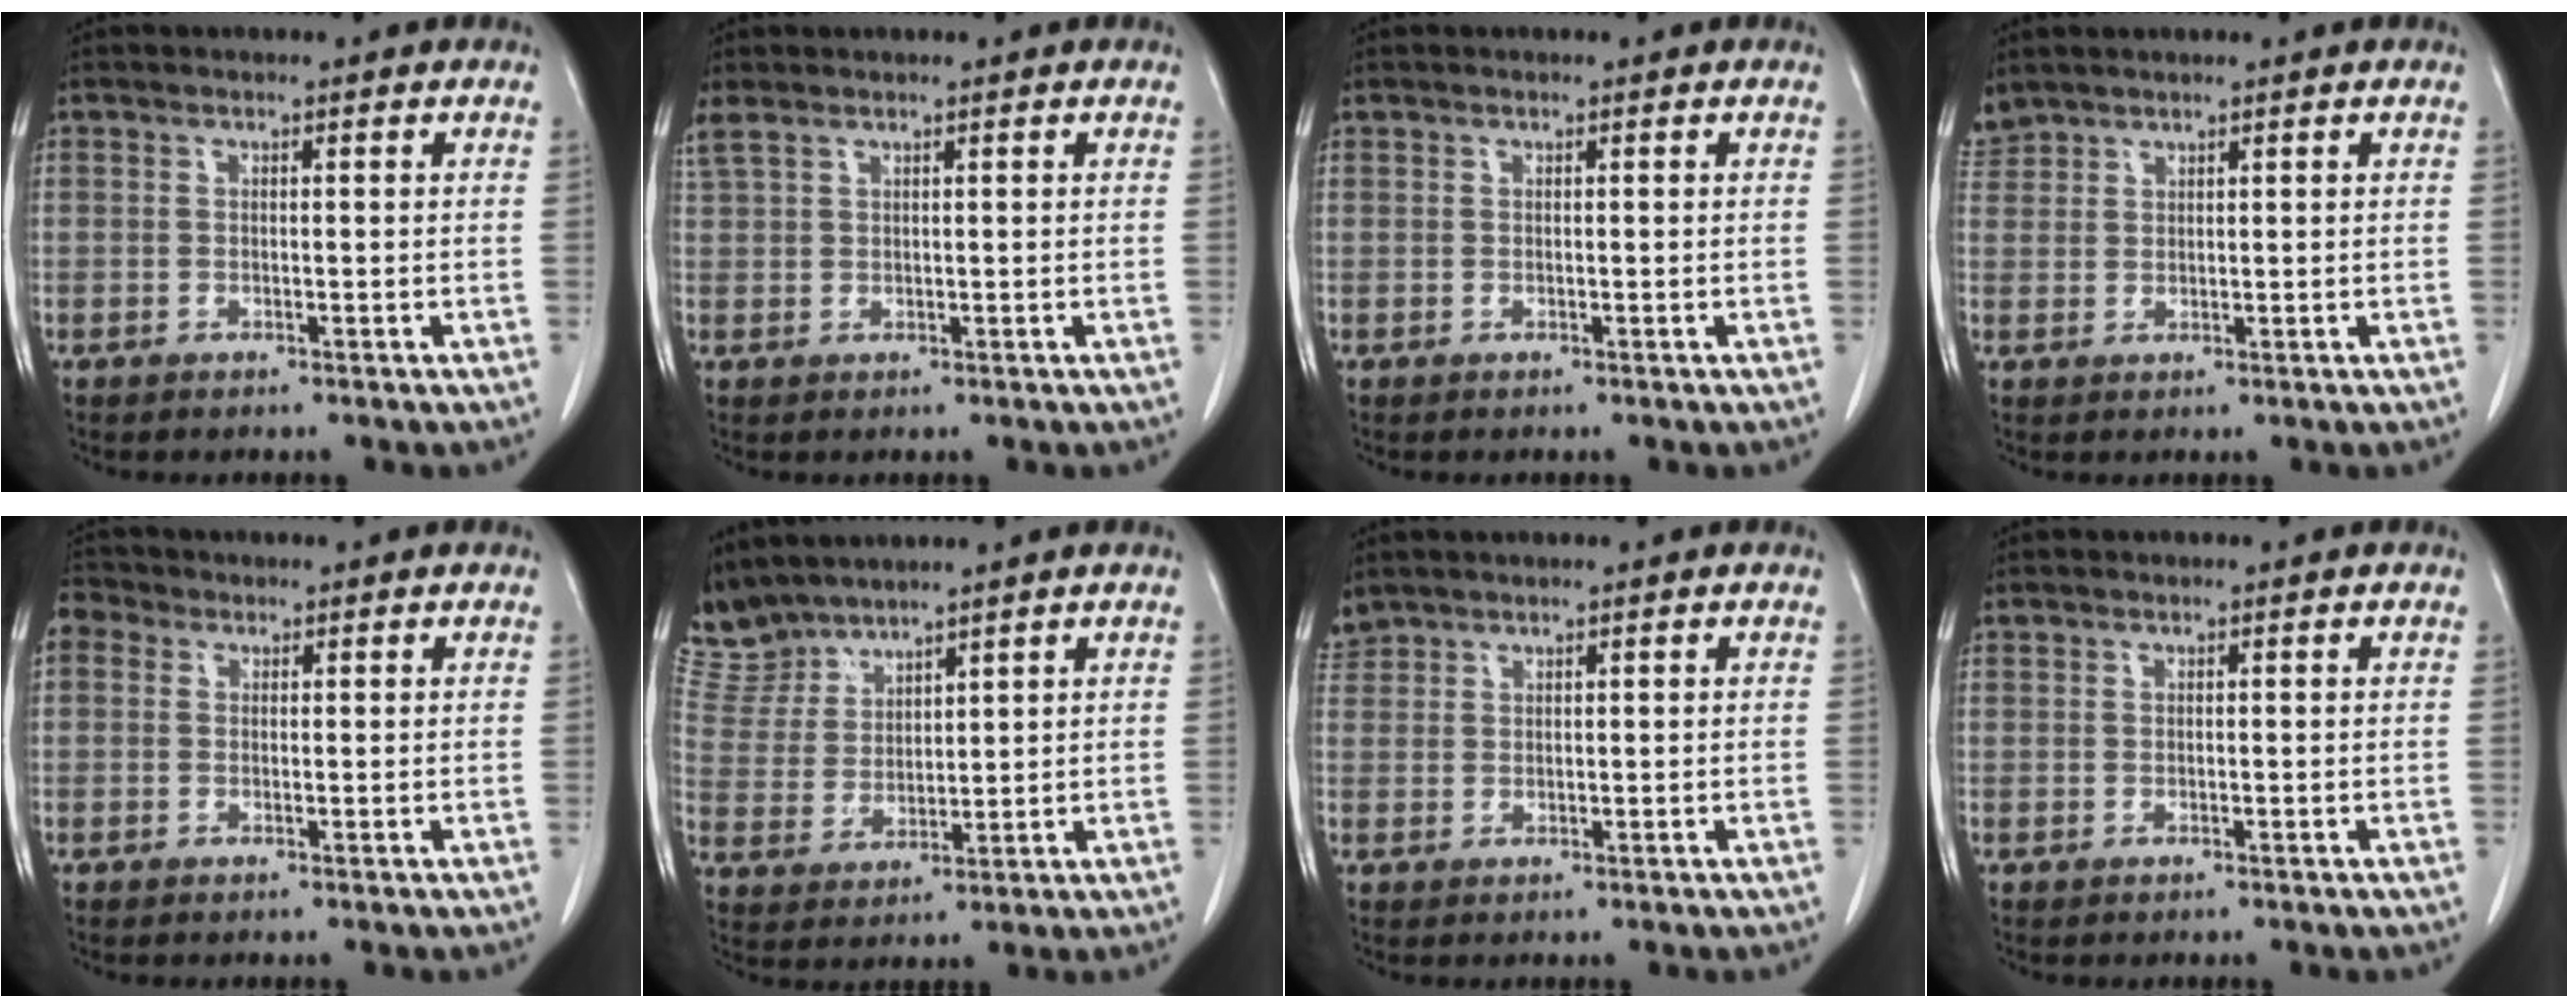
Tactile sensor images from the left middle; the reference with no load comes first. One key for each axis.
{"total": 1.8, "fx": 1.6, "fy": 0.4, "fz": 0.7, "tx": -0.029, "ty": 0.017, "tz": 0.042}
{"total": 0.0}
{"total": 2.4, "fx": 2.3, "fy": 0.4, "fz": -0.4, "tx": 0.002, "ty": 0.012, "tz": 0.052}
{"total": 2.7, "fx": 1.1, "fy": 2.3, "fz": 1.0, "tx": -0.021, "ty": 0.014, "tz": 0.020}
{"total": 6.7, "fx": 6.6, "fy": 1.1, "fz": -0.1, "tx": -0.014, "ty": 0.012, "tz": 0.154}
{"total": 1.9, "fx": 1.8, "fy": 0.3, "fz": -0.4, "tx": 0.003, "ty": 0.011, "tz": 0.041}
{"total": 0.0}